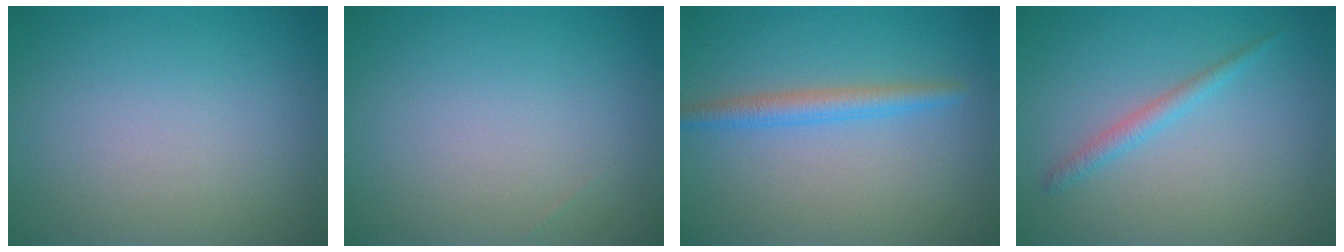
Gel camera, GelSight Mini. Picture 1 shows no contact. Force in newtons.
{"total": 0.0}
{"total": 2.4, "press": 2.4, "slide": 0.1}
{"total": 1.6, "press": 1.6, "slide": 0.2}